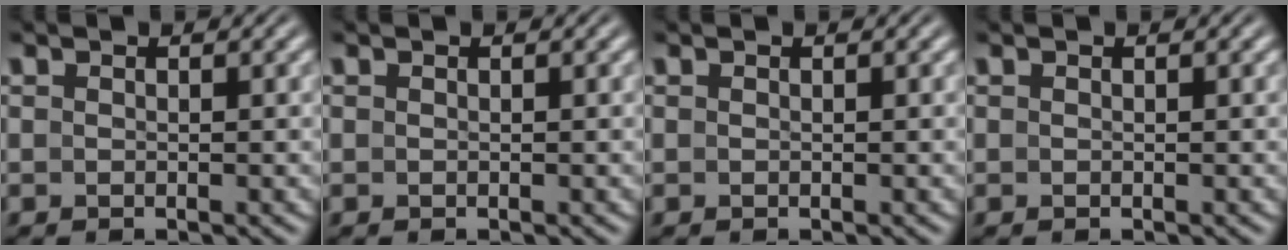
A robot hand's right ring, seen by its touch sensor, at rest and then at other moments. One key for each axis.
{"total": 0.0}
{"total": 0.0}
{"total": 0.0}